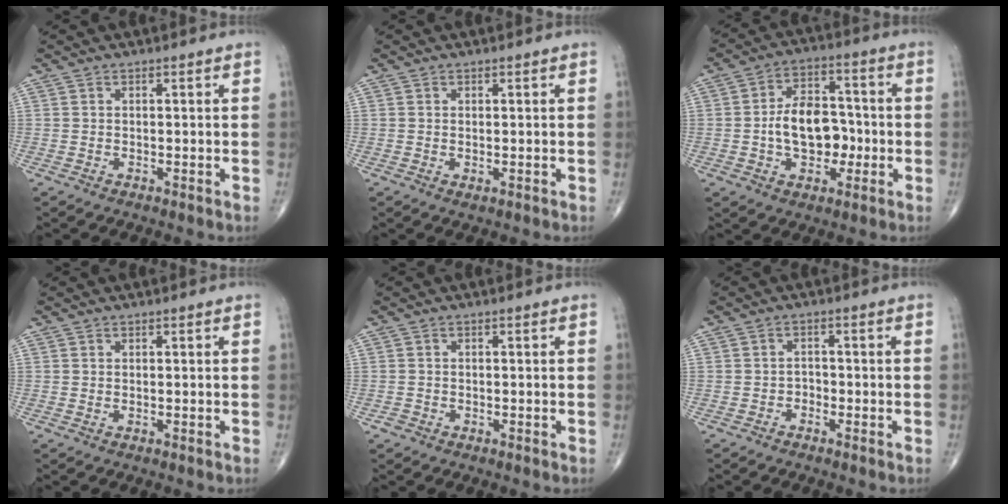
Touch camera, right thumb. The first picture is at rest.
{"total": 0.7, "force": [0.0, 0.4, 0.6], "torque": [-0.013, -0.004, 0.002]}
{"total": 11.4, "force": [-1.5, 7.5, 8.4], "torque": [-0.102, 0.029, -0.030]}
{"total": 0.0}
{"total": 0.9, "force": [-0.4, 0.8, 0.2], "torque": [-0.002, 0.003, -0.010]}
{"total": 1.6, "force": [-1.0, 1.1, 0.4], "torque": [0.005, 0.008, -0.023]}